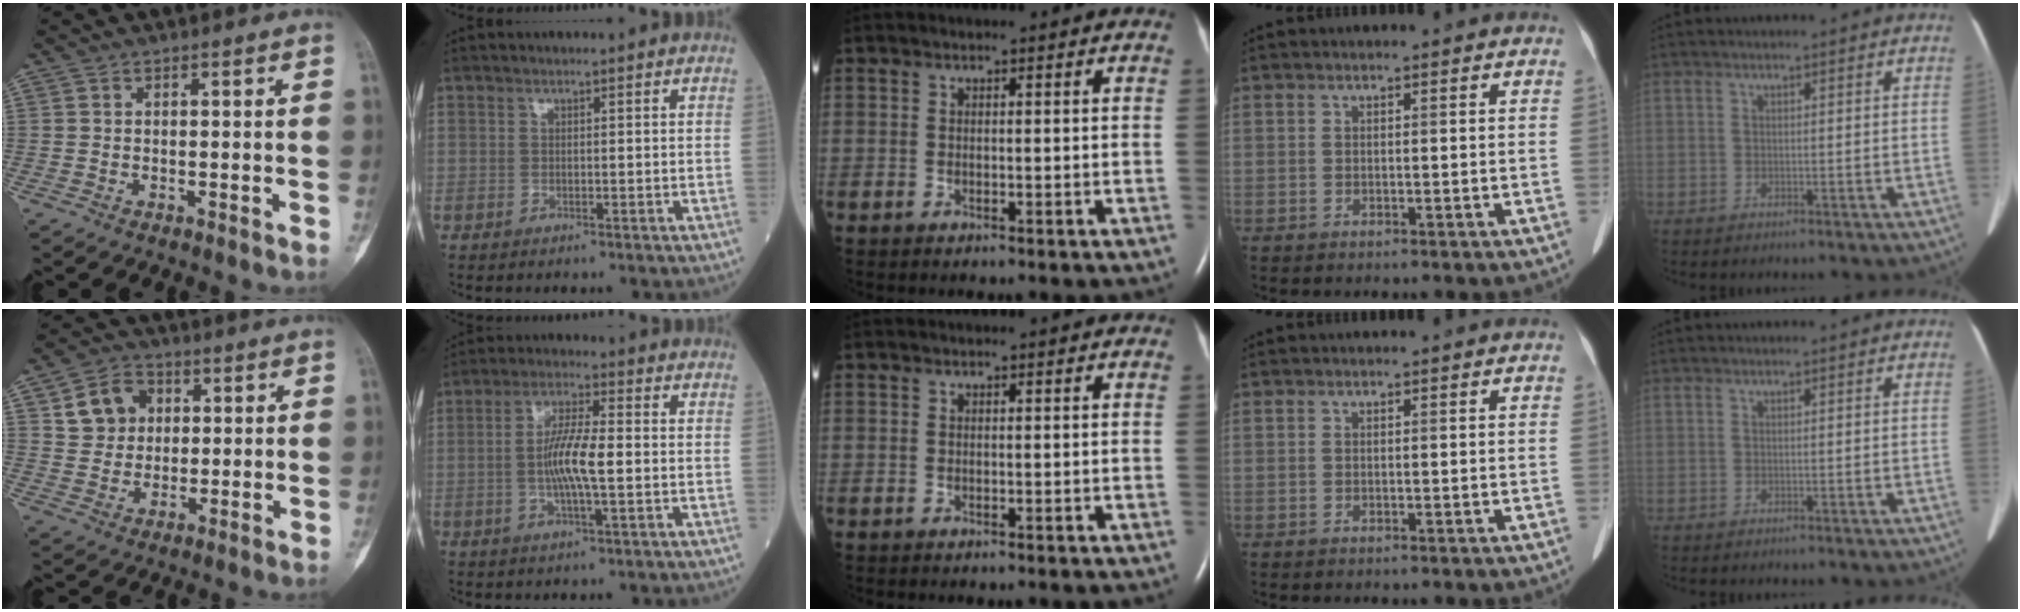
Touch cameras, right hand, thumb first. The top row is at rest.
{"thumb": {"total": 8.4, "force": [2.4, 7.1, 3.6], "torque": [-0.029, -0.002, 0.041]}, "index": {"total": 7.8, "force": [-0.6, 1.1, 7.7], "torque": [-0.149, 0.001, -0.017]}}